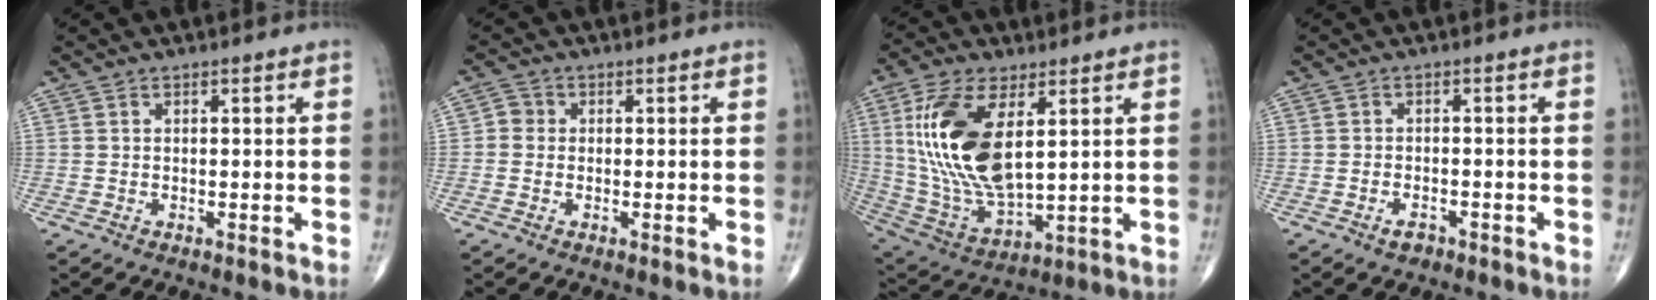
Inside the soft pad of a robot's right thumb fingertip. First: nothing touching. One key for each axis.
{"total": 2.2, "fx": -0.1, "fy": 2.0, "fz": 0.8, "tx": -0.002, "ty": 0.006, "tz": -0.010}
{"total": 19.8, "fx": 4.9, "fy": 9.3, "fz": 16.8, "tx": -0.338, "ty": -0.025, "tz": 0.104}
{"total": 2.1, "fx": -1.4, "fy": 1.1, "fz": 1.1, "tx": -0.019, "ty": 0.006, "tz": -0.021}